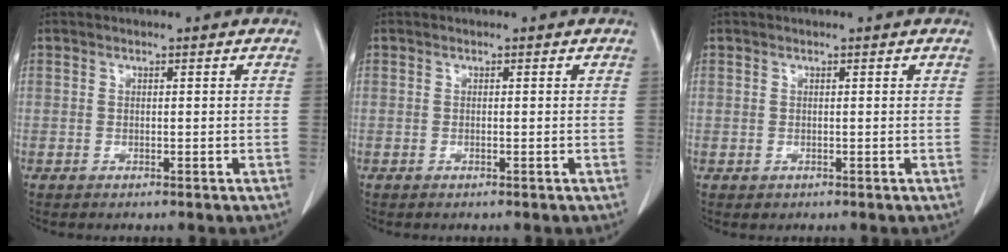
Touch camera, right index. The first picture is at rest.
{"total": 0.0}
{"total": 0.6, "force": [0.0, 0.6, 0.0], "torque": [0.003, 0.004, -0.002]}